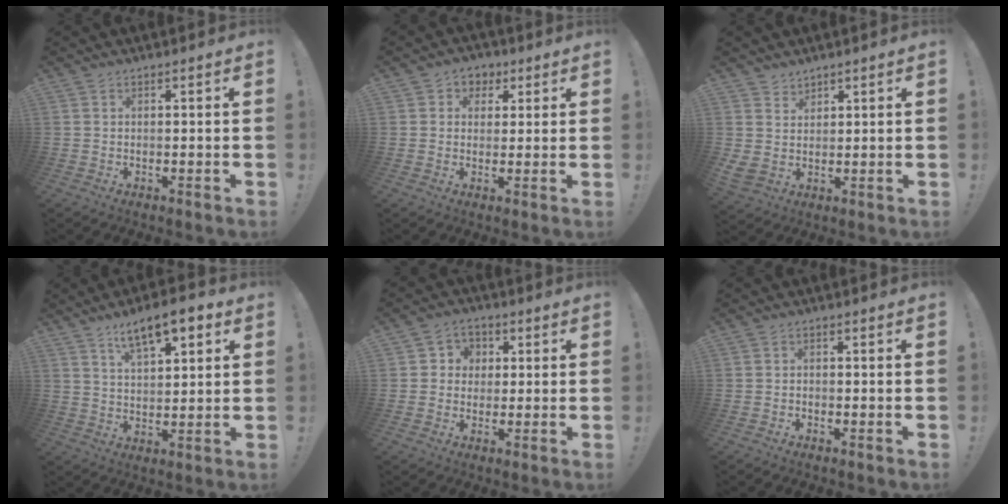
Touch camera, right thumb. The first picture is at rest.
{"total": 4.6, "force": [0.9, 4.4, 1.2], "torque": [-0.003, -0.002, 0.016]}
{"total": 5.1, "force": [2.9, 4.1, 0.8], "torque": [-0.020, -0.024, 0.062]}
{"total": 10.8, "force": [6.6, 4.1, 7.5], "torque": [-0.116, -0.026, 0.114]}
{"total": 5.4, "force": [0.1, 5.2, 1.2], "torque": [-0.014, 0.005, 0.003]}
{"total": 1.1, "force": [-1.0, 0.5, 0.2], "torque": [-0.014, 0.007, -0.016]}